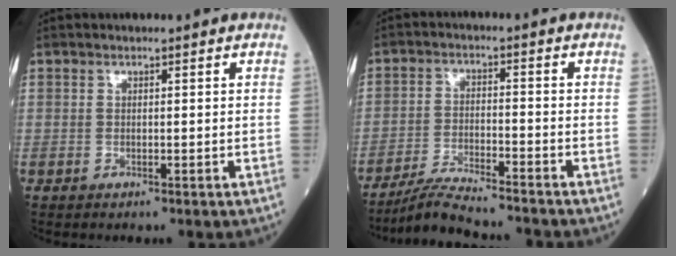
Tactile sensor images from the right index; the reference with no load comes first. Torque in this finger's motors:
{"motor_torque": [-0.28, -0.28, 0.05, 0.01]}